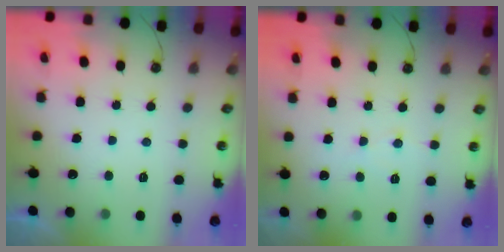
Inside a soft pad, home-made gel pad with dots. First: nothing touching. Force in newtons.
{"total": 4.9, "press": 4.9, "slide": 0.5}